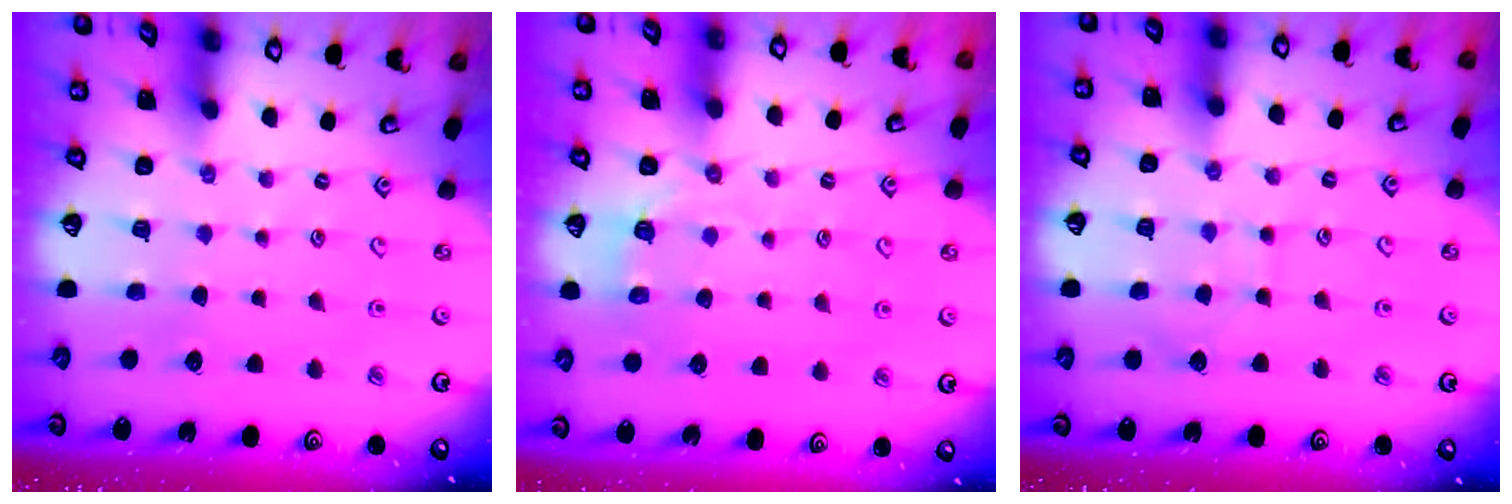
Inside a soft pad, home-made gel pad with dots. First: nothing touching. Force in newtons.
{"total": 3.6, "press": 2.8, "slide": 2.1}
{"total": 5.7, "press": 5.7, "slide": 0.4}